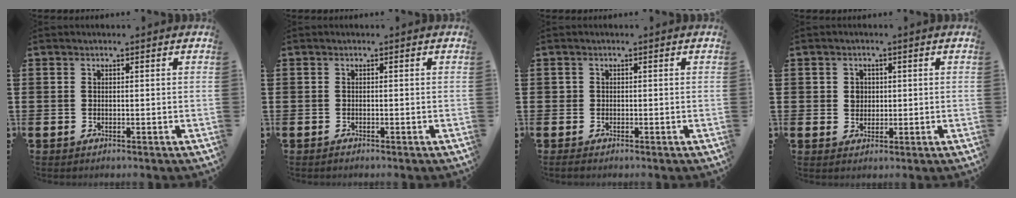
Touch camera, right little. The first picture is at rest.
{"total": 0.0}
{"total": 0.7, "force": [-0.3, 0.6, 0.2], "torque": [-0.005, 0.004, -0.007]}
{"total": 2.2, "force": [0.7, 2.0, 0.7], "torque": [0.005, 0.001, 0.006]}